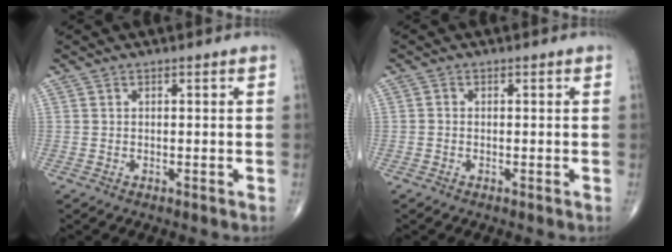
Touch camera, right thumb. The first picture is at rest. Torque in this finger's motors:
{"motor_torque": [-0.53, 0.21, -0.06, 0.12, 0.03]}